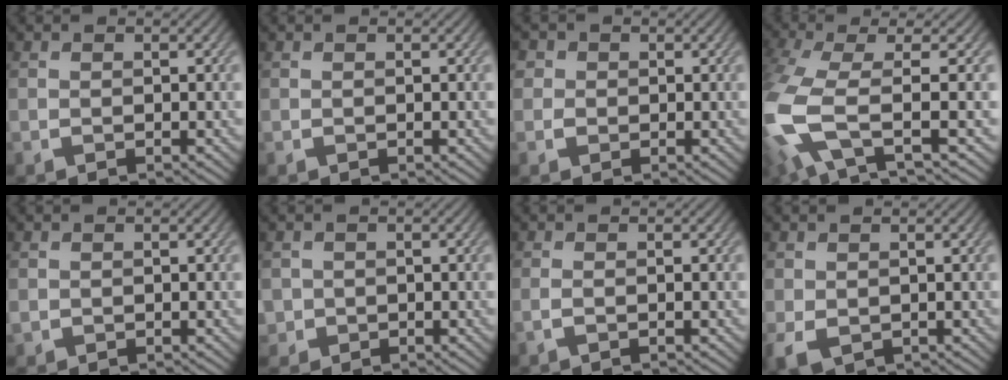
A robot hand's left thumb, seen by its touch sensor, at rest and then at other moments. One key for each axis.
{"total": 0.0}
{"total": 2.4, "fx": 0.5, "fy": 2.3, "fz": 0.4, "tx": -0.003, "ty": 0.006, "tz": -0.012}
{"total": 10.0, "fx": -1.7, "fy": 3.7, "fz": 9.1, "tx": -0.226, "ty": -0.015, "tz": -0.040}
{"total": 0.8, "fx": 0.0, "fy": 0.8, "fz": 0.1, "tx": -0.001, "ty": -0.006, "tz": -0.003}
{"total": 1.8, "fx": -0.1, "fy": 1.8, "fz": 0.1, "tx": -0.003, "ty": -0.005, "tz": -0.003}
{"total": 0.8, "fx": -0.3, "fy": 0.0, "fz": 0.7, "tx": -0.020, "ty": 0.004, "tz": -0.013}
{"total": 3.2, "fx": -0.8, "fy": 2.3, "fz": 2.0, "tx": -0.048, "ty": -0.009, "tz": -0.016}